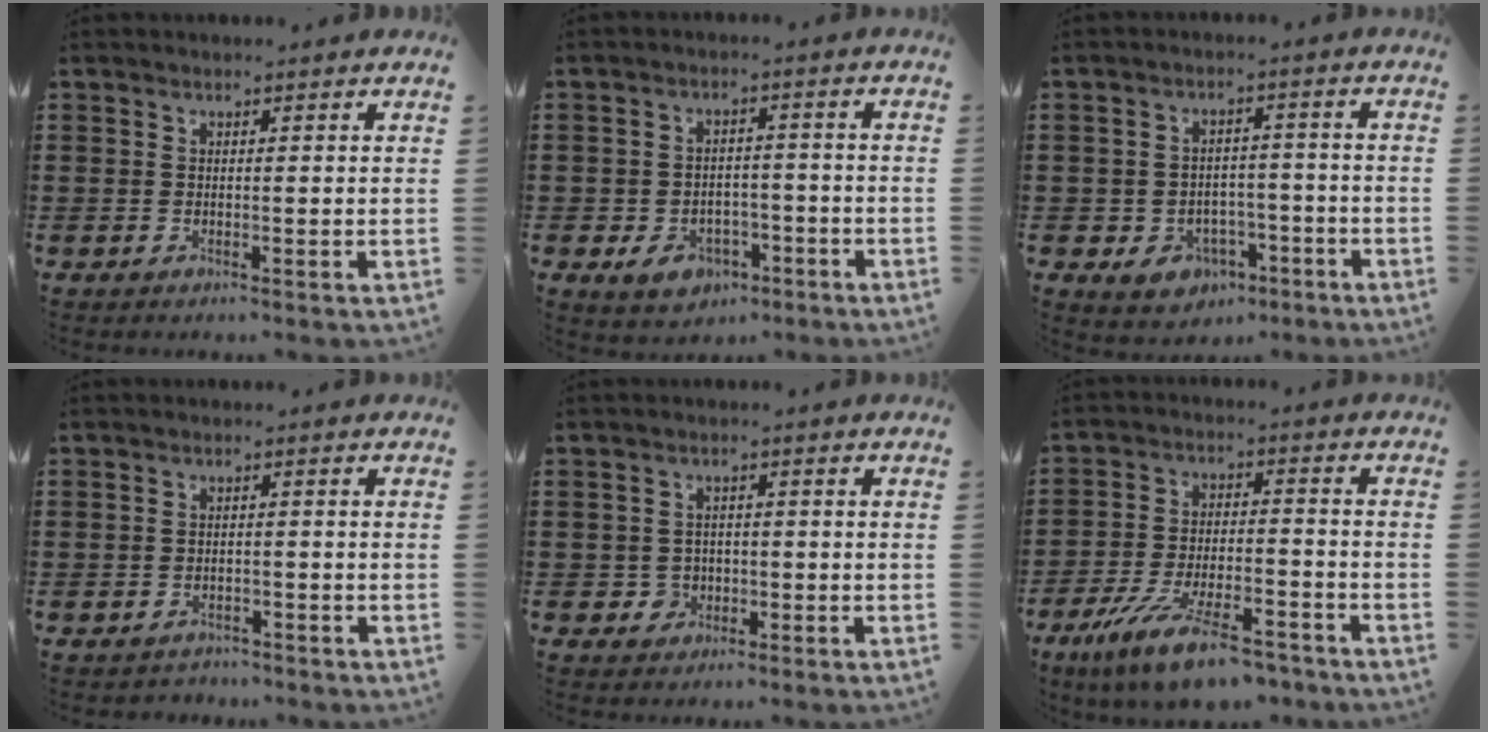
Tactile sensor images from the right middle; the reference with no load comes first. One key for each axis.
{"total": 4.5, "fx": -2.8, "fy": 2.8, "fz": 2.1, "tx": -0.037, "ty": 0.004, "tz": -0.056}
{"total": 4.1, "fx": -2.7, "fy": 2.7, "fz": 1.4, "tx": -0.038, "ty": 0.006, "tz": -0.053}
{"total": 1.4, "fx": -1.4, "fy": 0.4, "fz": -0.3, "tx": -0.001, "ty": 0.000, "tz": -0.032}
{"total": 2.2, "fx": -0.8, "fy": 2.0, "fz": 0.5, "tx": -0.018, "ty": 0.003, "tz": -0.020}
{"total": 10.8, "fx": -8.8, "fy": 2.0, "fz": 5.9, "tx": -0.117, "ty": 0.019, "tz": -0.170}